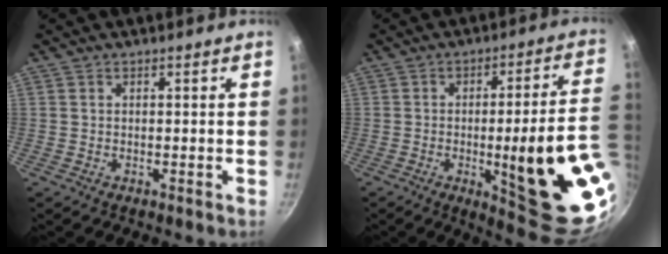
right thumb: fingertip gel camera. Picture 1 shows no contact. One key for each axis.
{"total": 22.9, "fx": -4.1, "fy": 4.6, "fz": 22.1, "tx": -0.268, "ty": -0.004, "tz": -0.040}